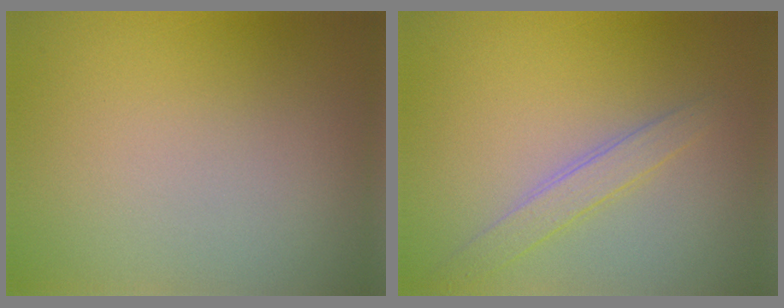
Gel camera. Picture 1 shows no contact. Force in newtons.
{"total": 2.0, "press": 2.0, "slide": 0.1}